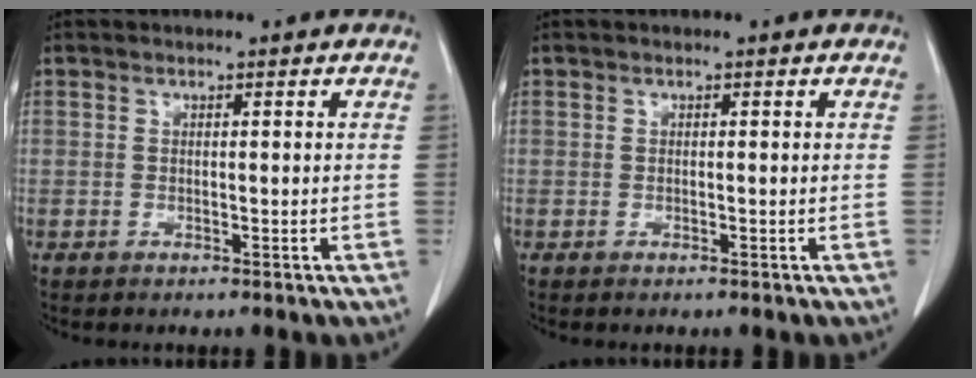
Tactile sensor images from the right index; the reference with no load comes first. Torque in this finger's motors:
{"motor_torque": [0.07, -0.06, -0.02, 0.01]}